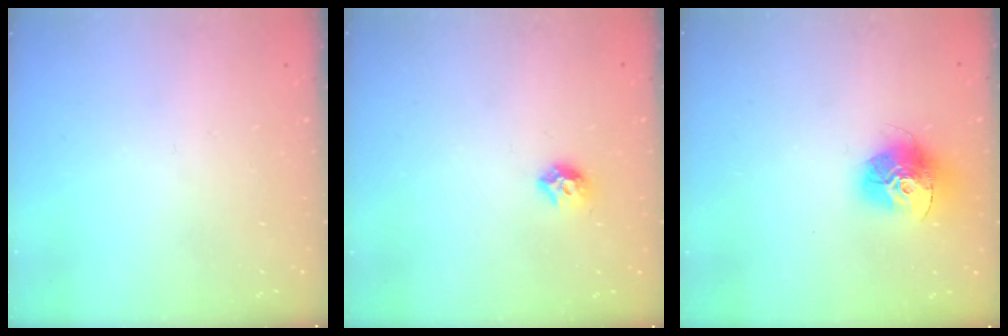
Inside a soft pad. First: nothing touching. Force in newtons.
{"total": 7.9, "press": 7.8, "slide": 1.0}
{"total": 15.2, "press": 15.2, "slide": 1.5}